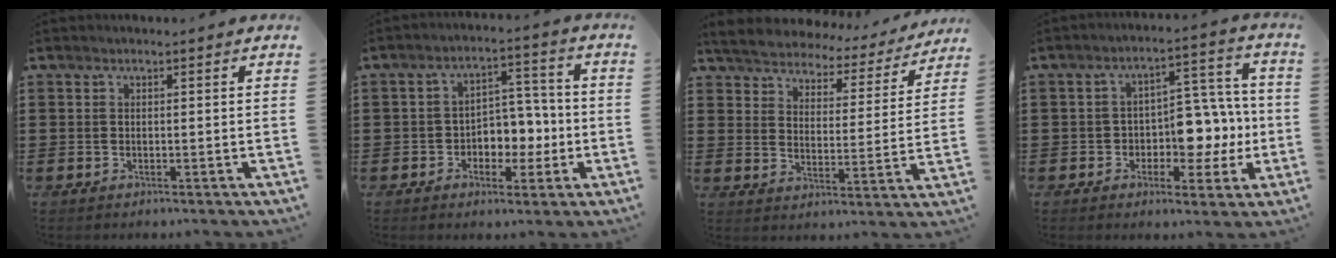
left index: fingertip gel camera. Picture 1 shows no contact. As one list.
[{"total": 5.4, "force": [-1.3, 4.4, 2.9], "torque": [-0.056, 0.007, -0.028]}, {"total": 4.1, "force": [4.1, 0.2, -0.2], "torque": [-0.024, -0.035, 0.063]}, {"total": 7.6, "force": [-1.1, 5.6, 4.9], "torque": [-0.083, 0.011, -0.020]}]